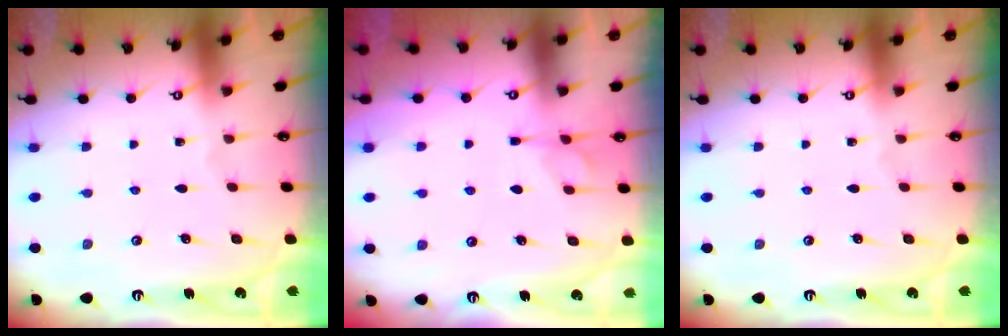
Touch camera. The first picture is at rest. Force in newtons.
{"total": 1.3, "press": 0.4, "slide": 1.2}
{"total": 0.0}